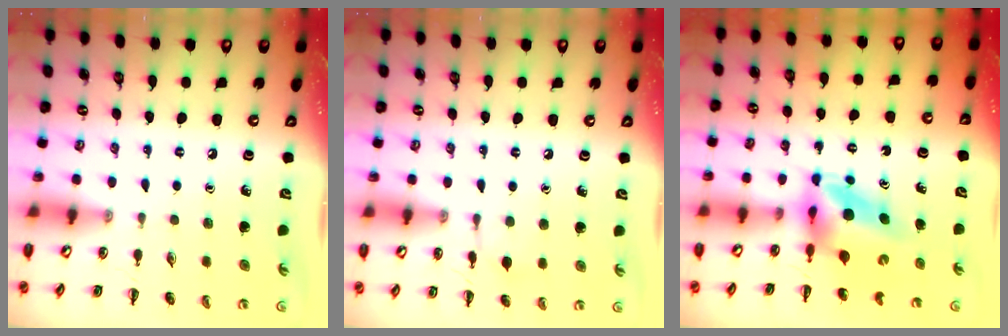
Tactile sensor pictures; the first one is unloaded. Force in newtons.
{"total": 6.1, "press": 5.9, "slide": 1.7}
{"total": 5.3, "press": 5.0, "slide": 1.5}